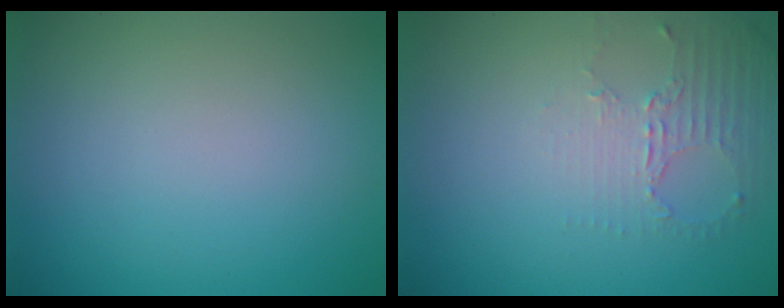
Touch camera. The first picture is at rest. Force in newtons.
{"total": 2.3, "press": 1.8, "slide": 1.6}